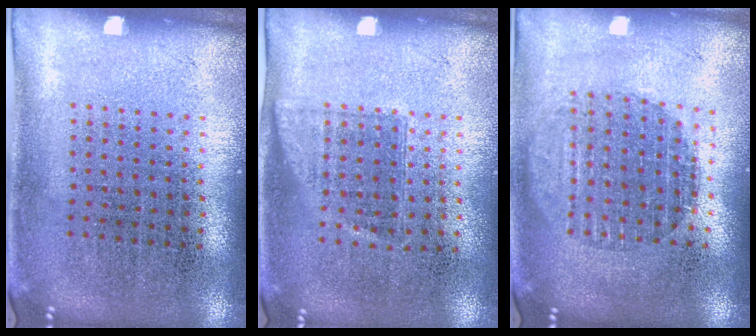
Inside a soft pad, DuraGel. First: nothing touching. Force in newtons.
{"total": 0.9, "press": 0.8, "slide": 0.5}
{"total": 1.8, "press": 1.5, "slide": 1.0}